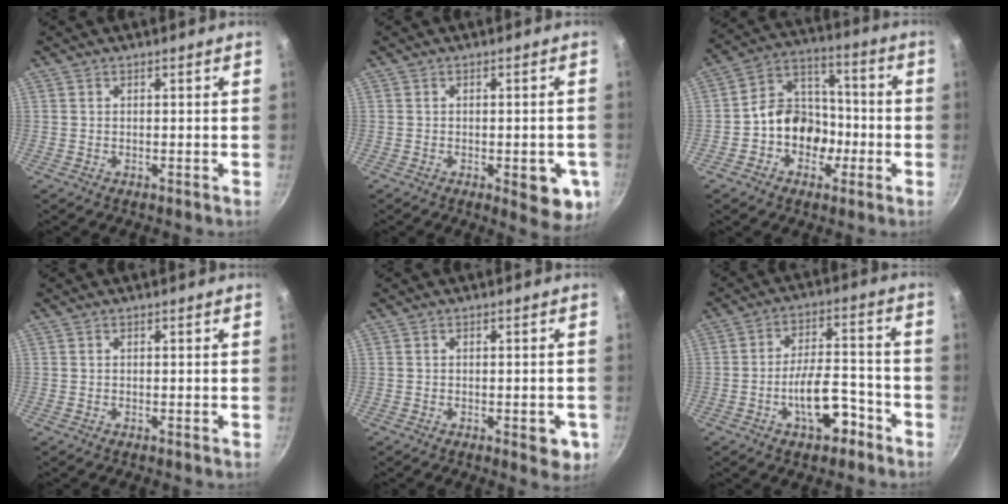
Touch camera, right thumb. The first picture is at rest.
{"total": 7.3, "force": [-2.5, 2.9, 6.3], "torque": [-0.056, 0.002, -0.022]}
{"total": 12.3, "force": [-2.8, 9.8, 6.9], "torque": [-0.070, 0.048, -0.057]}
{"total": 0.0}
{"total": 3.8, "force": [-1.4, 1.6, 3.2], "torque": [-0.022, 0.003, -0.011]}
{"total": 10.1, "force": [-4.6, 4.8, 7.6], "torque": [-0.116, 0.043, -0.074]}